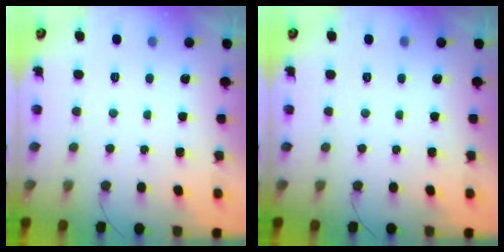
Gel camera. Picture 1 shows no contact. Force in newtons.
{"total": 0.0}